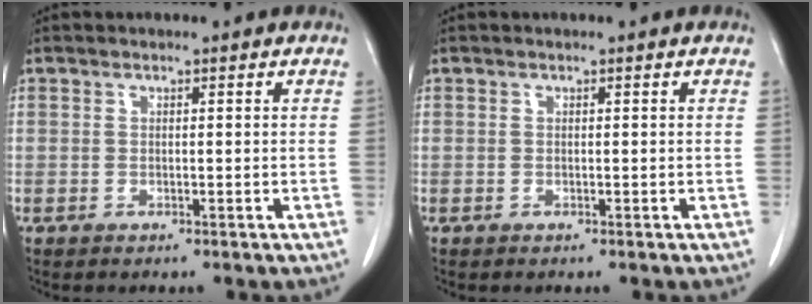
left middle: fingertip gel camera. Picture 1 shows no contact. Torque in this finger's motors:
{"motor_torque": [0.03, -0.03, -0.03, 0.00]}